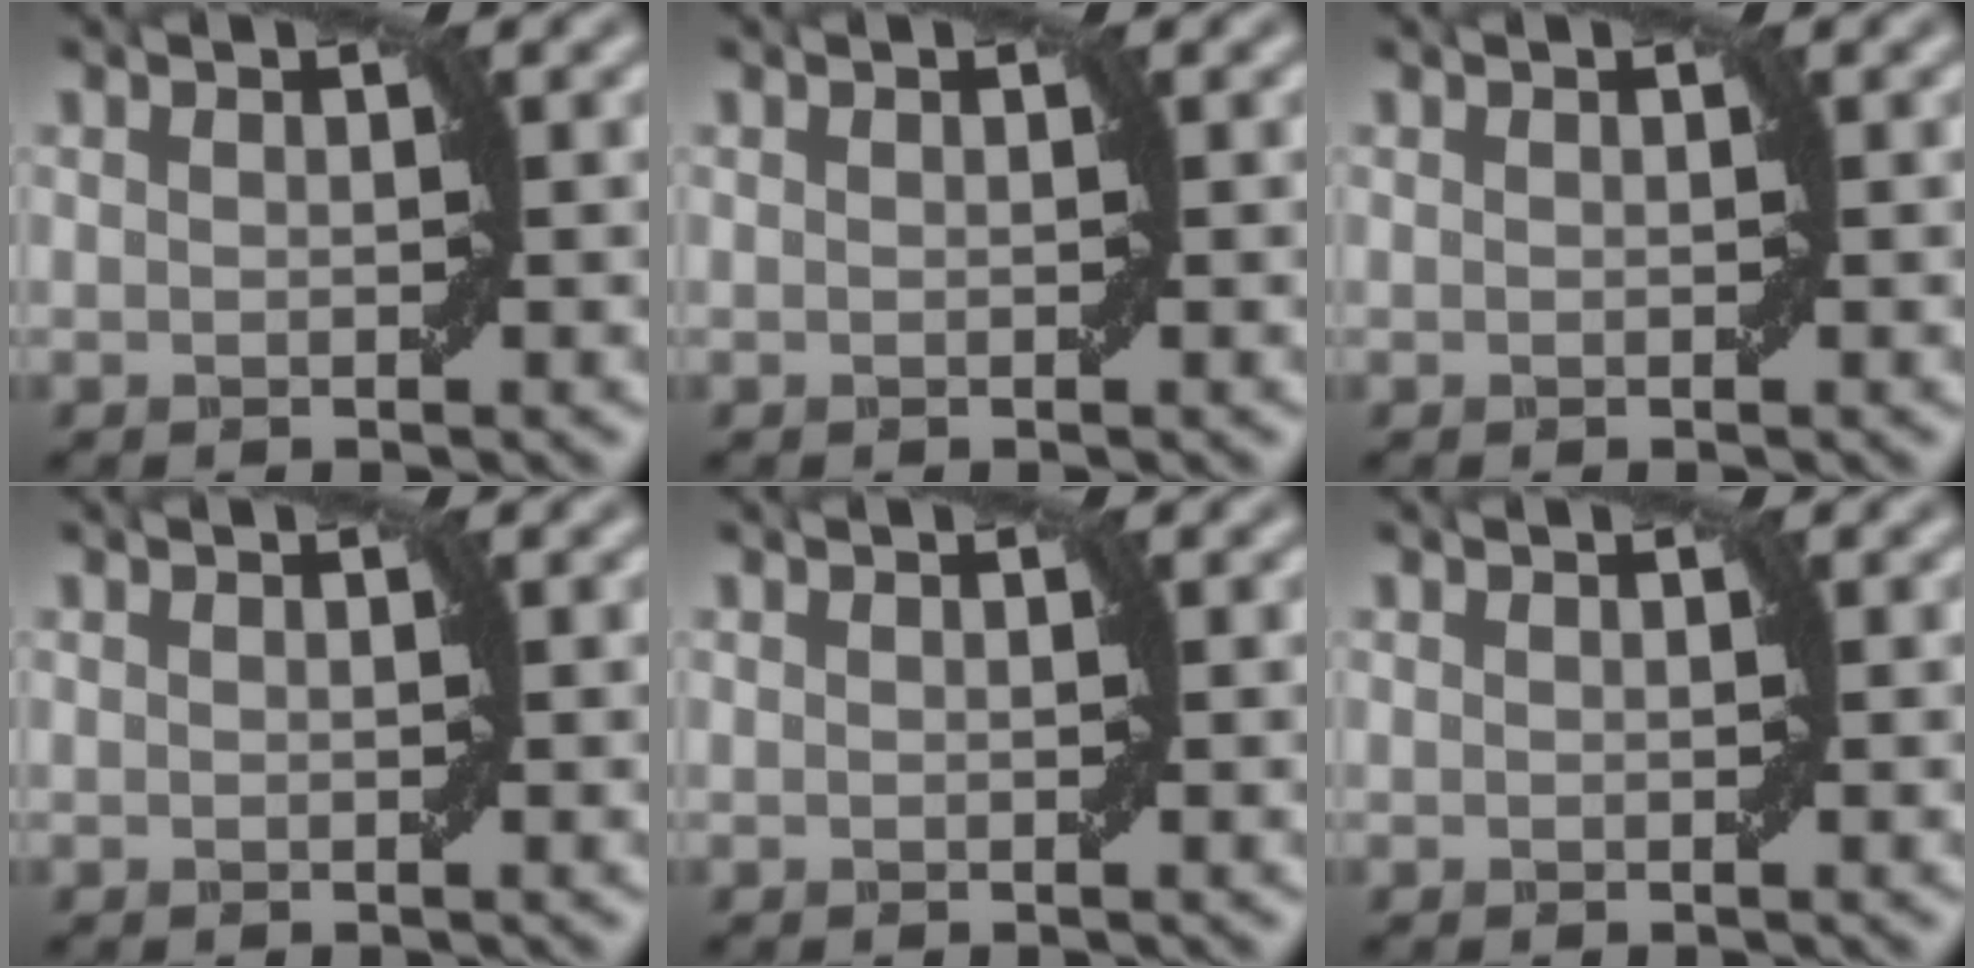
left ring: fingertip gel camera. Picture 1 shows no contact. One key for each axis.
{"total": 0.0}
{"total": 0.0}
{"total": 0.0}
{"total": 0.0}
{"total": 0.0}